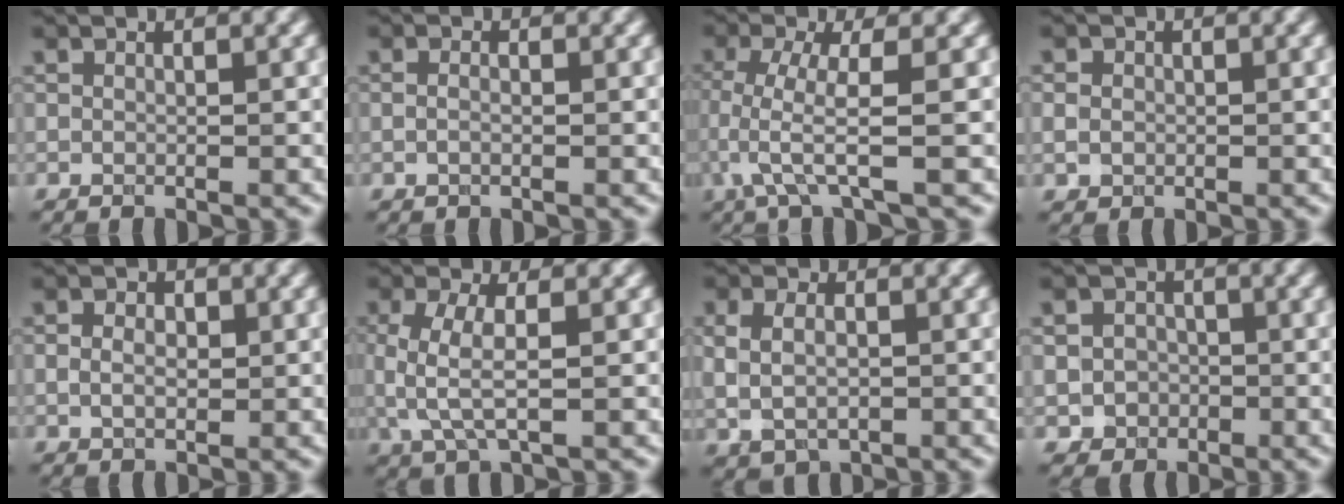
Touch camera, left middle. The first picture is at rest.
{"total": 1.1, "force": [0.1, 0.6, 1.0], "torque": [-0.012, -0.009, -0.006]}
{"total": 4.7, "force": [-0.9, 0.9, 4.5], "torque": [-0.095, -0.004, -0.021]}
{"total": 1.6, "force": [-0.1, 1.5, 0.7], "torque": [-0.010, -0.003, -0.002]}
{"total": 3.3, "force": [0.5, 2.4, 2.2], "torque": [-0.024, 0.014, -0.011]}
{"total": 4.2, "force": [0.1, 1.7, 3.9], "torque": [-0.098, -0.003, 0.000]}
{"total": 4.2, "force": [0.3, 3.0, 2.9], "torque": [-0.051, 0.006, 0.007]}
{"total": 2.9, "force": [-0.6, 2.7, 0.8], "torque": [0.011, -0.003, -0.016]}